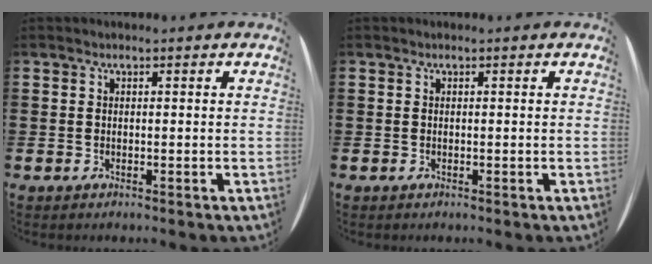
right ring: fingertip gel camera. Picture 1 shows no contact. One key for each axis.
{"total": 0.0}